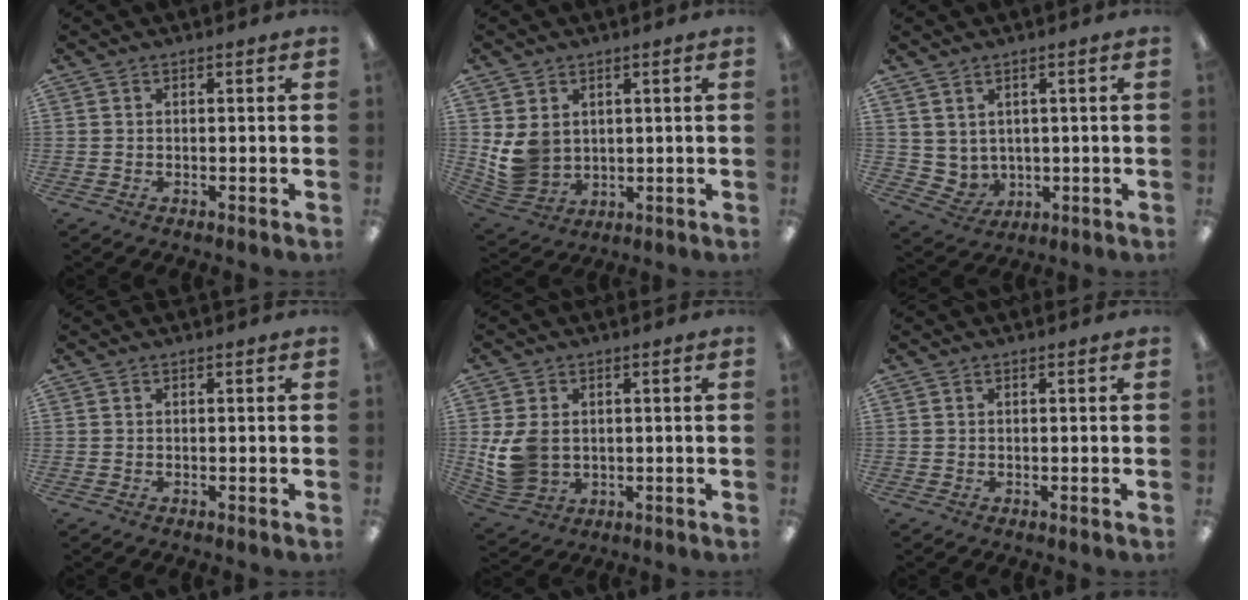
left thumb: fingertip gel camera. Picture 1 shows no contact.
{"total": 7.8, "force": [2.0, 6.8, 3.2], "torque": [-0.085, -0.003, 0.045]}
{"total": 4.2, "force": [2.9, 3.0, 0.3], "torque": [-0.022, -0.018, 0.058]}
{"total": 0.0}
{"total": 8.9, "force": [0.5, 7.2, 5.2], "torque": [-0.129, 0.007, 0.012]}
{"total": 0.0}